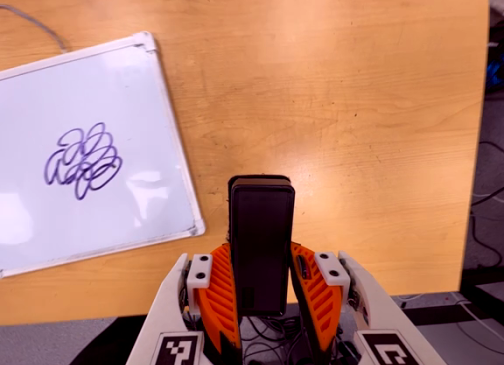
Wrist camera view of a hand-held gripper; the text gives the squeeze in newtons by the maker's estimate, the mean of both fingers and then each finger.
{"total": 4.3, "left": 2.9, "right": 5.8}